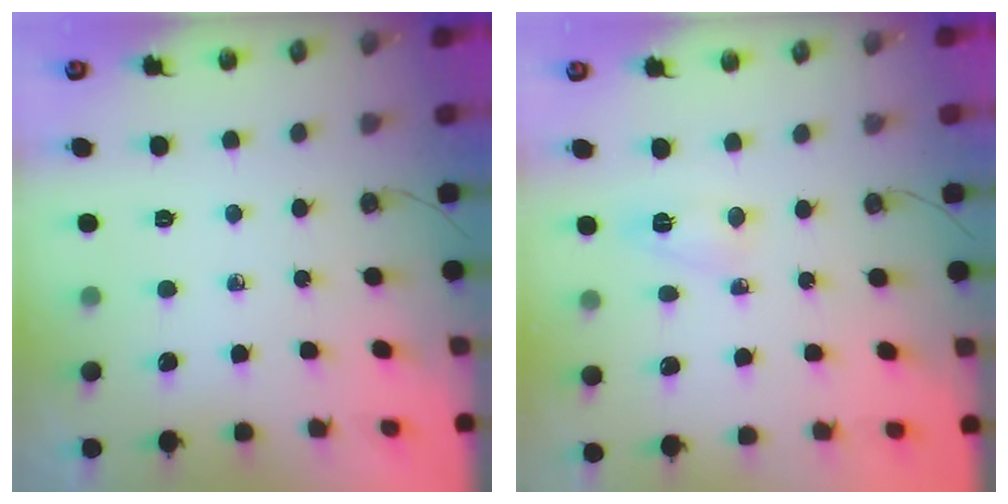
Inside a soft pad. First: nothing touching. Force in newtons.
{"total": 3.2, "press": 3.2, "slide": 0.7}